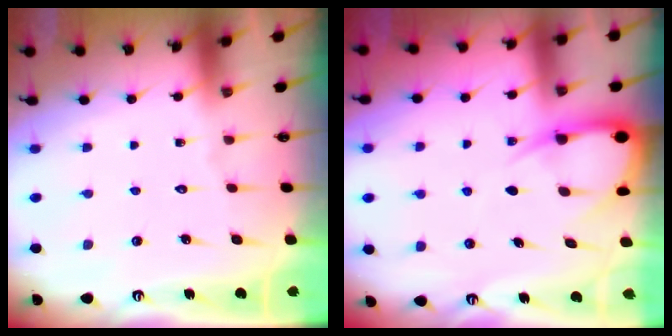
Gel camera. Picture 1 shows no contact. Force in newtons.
{"total": 7.3, "press": 7.3, "slide": 0.8}